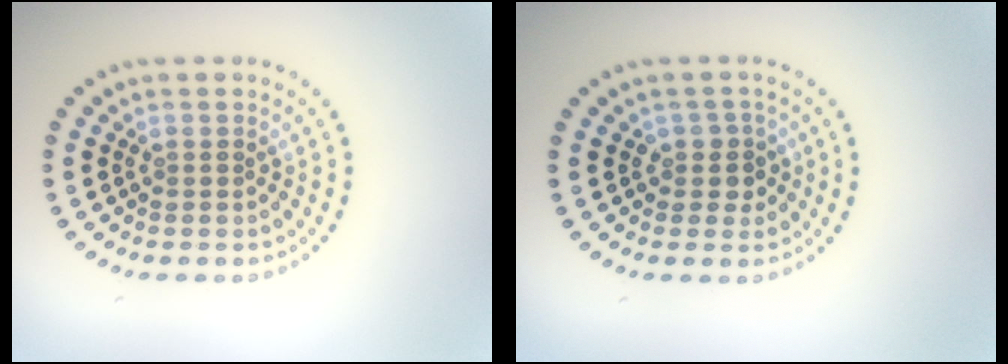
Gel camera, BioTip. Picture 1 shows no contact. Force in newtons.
{"total": 2.0, "press": 1.6, "slide": 1.1}